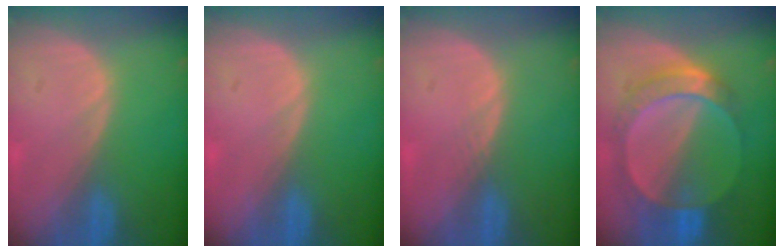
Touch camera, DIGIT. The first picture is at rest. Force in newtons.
{"total": 0.0}
{"total": 0.7, "press": 0.6, "slide": 0.3}
{"total": 8.2, "press": 7.7, "slide": 2.7}